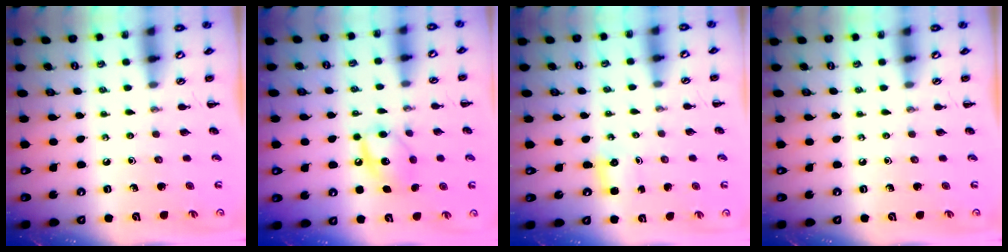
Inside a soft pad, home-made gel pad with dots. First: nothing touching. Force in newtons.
{"total": 11.4, "press": 11.3, "slide": 1.6}
{"total": 1.8, "press": 1.7, "slide": 0.5}
{"total": 0.0}